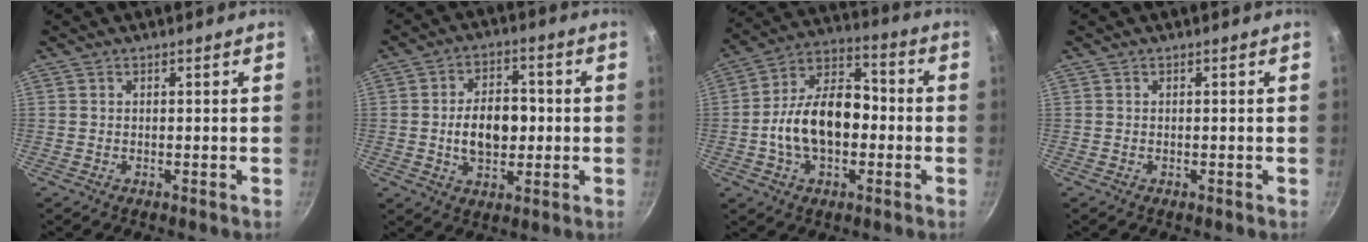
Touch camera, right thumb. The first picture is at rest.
{"total": 10.5, "force": [-0.4, 6.8, 8.0], "torque": [-0.101, 0.012, -0.010]}
{"total": 15.9, "force": [-2.2, 10.1, 12.1], "torque": [-0.176, 0.042, -0.053]}
{"total": 0.0}